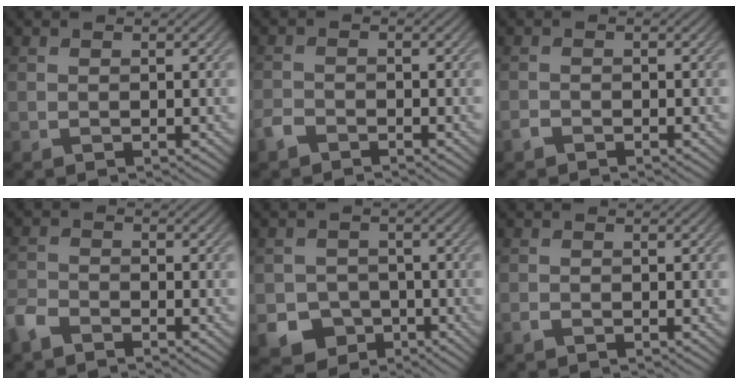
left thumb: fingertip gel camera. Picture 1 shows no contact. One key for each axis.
{"total": 1.9, "fx": -1.6, "fy": 0.6, "fz": 0.7, "tx": -0.016, "ty": 0.000, "tz": -0.038}
{"total": 1.0, "fx": -0.9, "fy": 0.3, "fz": 0.4, "tx": -0.008, "ty": 0.000, "tz": -0.020}
{"total": 3.6, "fx": -2.9, "fy": 1.2, "fz": 1.6, "tx": -0.037, "ty": -0.006, "tz": -0.073}
{"total": 5.9, "fx": -3.0, "fy": 4.8, "fz": 1.7, "tx": -0.026, "ty": -0.009, "tz": -0.058}
{"total": 0.7, "fx": -0.6, "fy": 0.2, "fz": 0.3, "tx": -0.006, "ty": 0.000, "tz": -0.011}